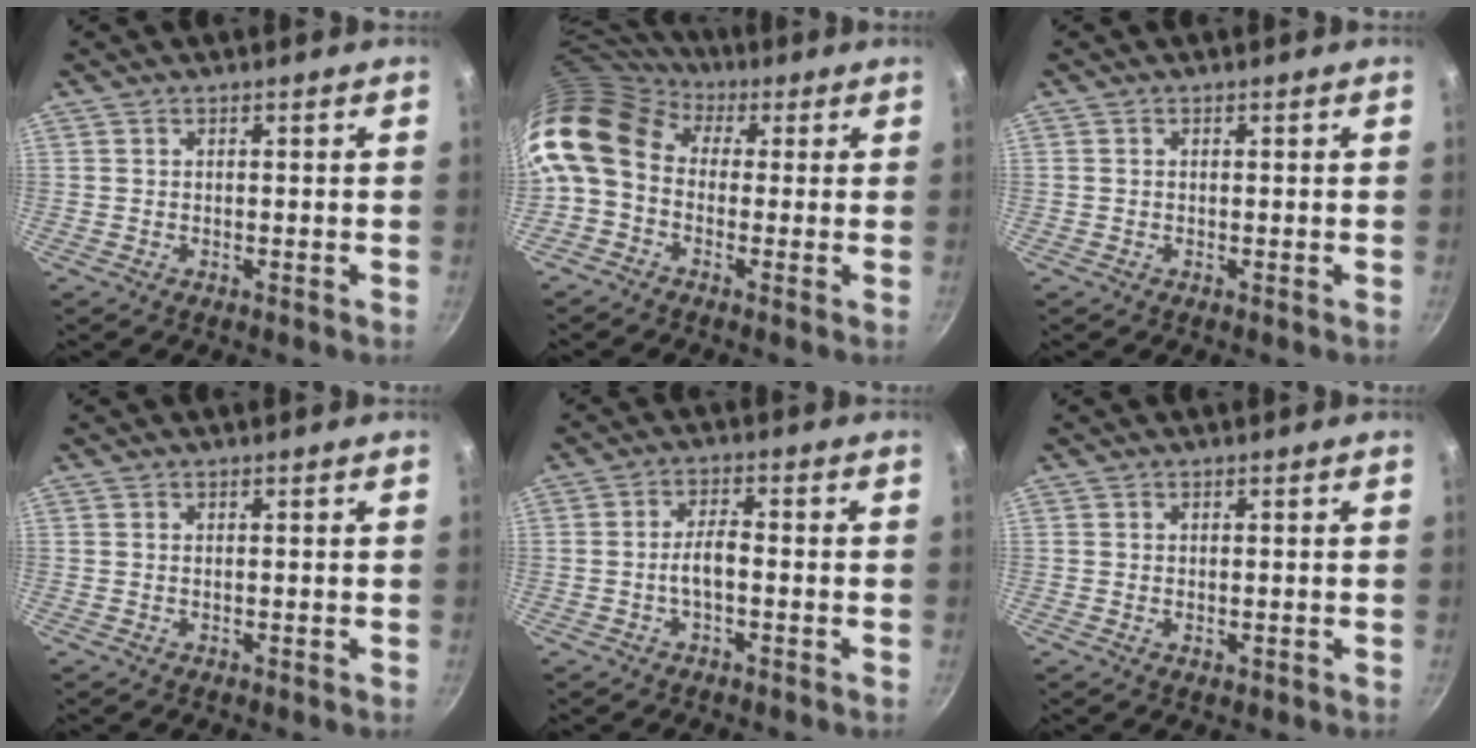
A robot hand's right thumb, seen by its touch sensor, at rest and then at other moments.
{"total": 15.0, "force": [1.6, 11.3, 9.7], "torque": [-0.206, 0.035, 0.007]}
{"total": 0.0}
{"total": 0.0}
{"total": 4.2, "force": [-1.2, 1.6, 3.7], "torque": [-0.069, 0.022, -0.026]}
{"total": 0.9, "force": [0.0, 0.6, 0.7], "torque": [-0.010, -0.001, -0.001]}